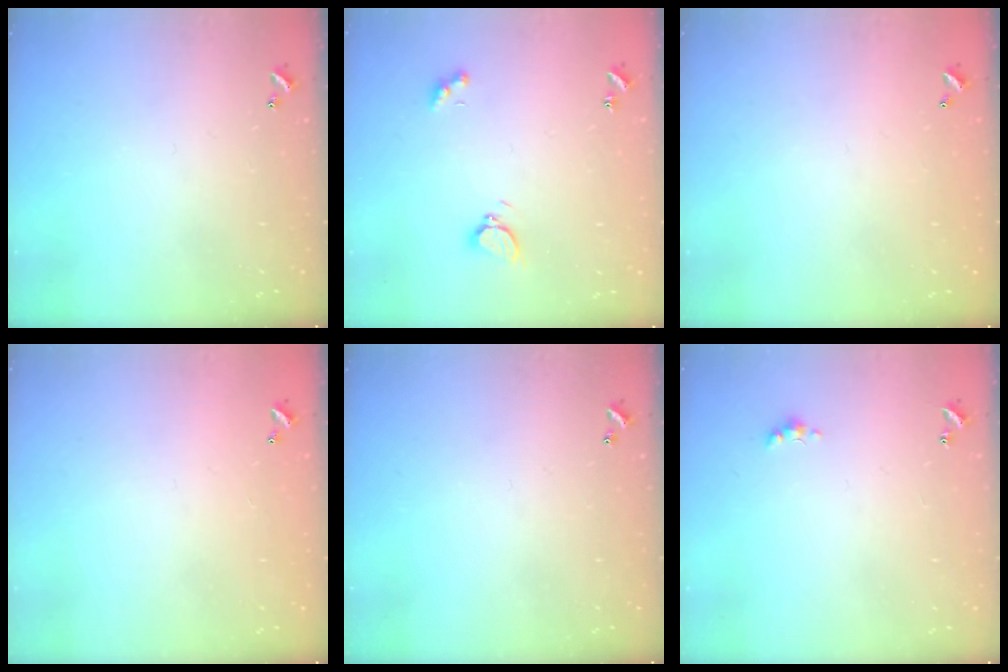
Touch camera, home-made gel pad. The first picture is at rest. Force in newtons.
{"total": 2.9, "press": 2.8, "slide": 0.7}
{"total": 2.8, "press": 2.8, "slide": 0.1}
{"total": 2.8, "press": 2.8, "slide": 0.1}
{"total": 0.0}
{"total": 1.4, "press": 1.3, "slide": 0.4}